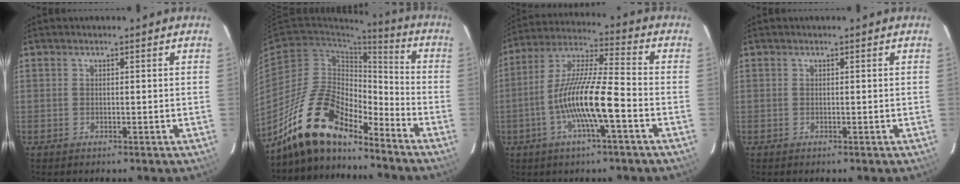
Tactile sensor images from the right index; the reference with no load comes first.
{"total": 16.4, "force": [-13.4, 5.3, 7.8], "torque": [-0.156, 0.006, -0.252]}
{"total": 13.6, "force": [-4.6, 1.4, 12.7], "torque": [-0.249, 0.004, -0.093]}
{"total": 0.0}